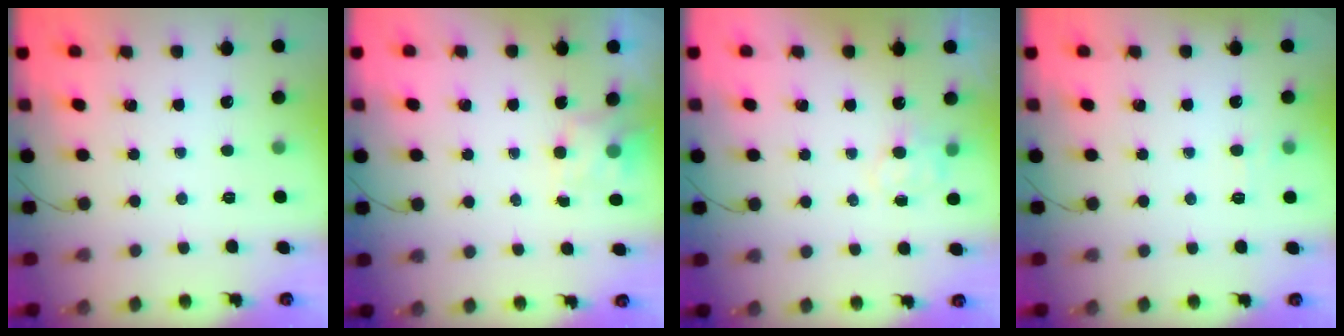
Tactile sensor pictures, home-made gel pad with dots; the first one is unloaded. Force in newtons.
{"total": 4.1, "press": 3.9, "slide": 1.1}
{"total": 5.2, "press": 5.1, "slide": 0.8}
{"total": 6.5, "press": 6.3, "slide": 1.5}